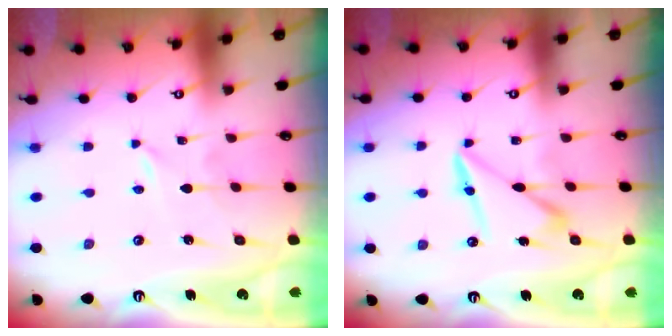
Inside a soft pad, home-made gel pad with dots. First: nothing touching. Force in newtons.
{"total": 9.6, "press": 9.5, "slide": 0.5}